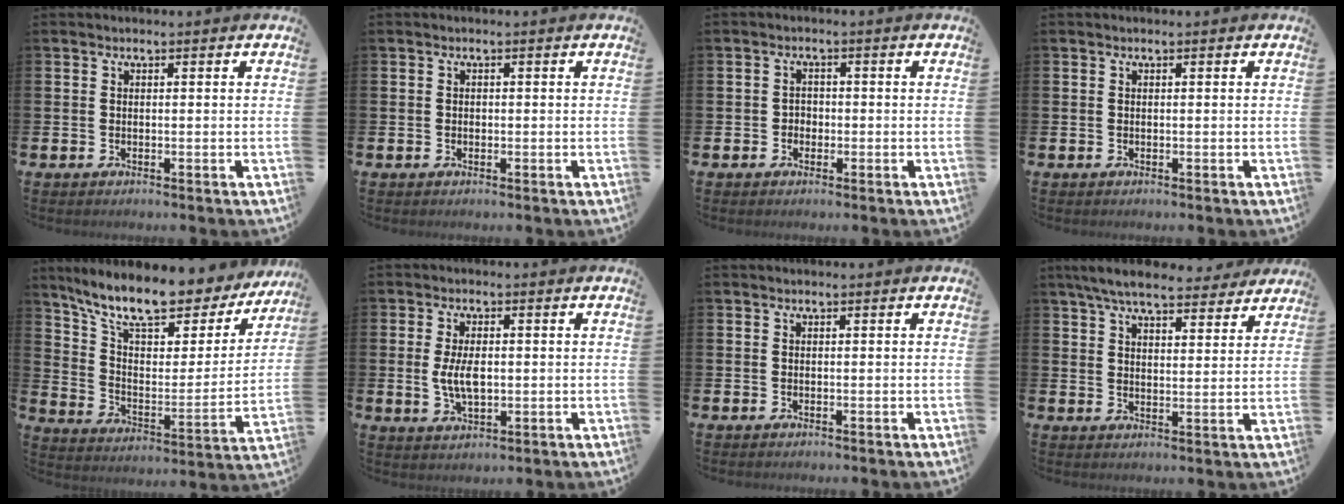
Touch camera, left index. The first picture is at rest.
{"total": 0.6, "force": [-0.1, 0.6, 0.2], "torque": [-0.009, 0.008, -0.004]}
{"total": 1.6, "force": [-0.6, 1.5, 0.4], "torque": [-0.007, 0.004, -0.015]}
{"total": 0.0}
{"total": 12.1, "force": [10.1, 3.4, 5.7], "torque": [-0.136, -0.066, 0.172]}
{"total": 5.0, "force": [0.2, 2.6, 4.2], "torque": [-0.077, 0.000, -0.003]}
{"total": 0.0}
{"total": 7.2, "force": [6.7, 1.5, 2.3], "torque": [-0.051, -0.032, 0.118]}